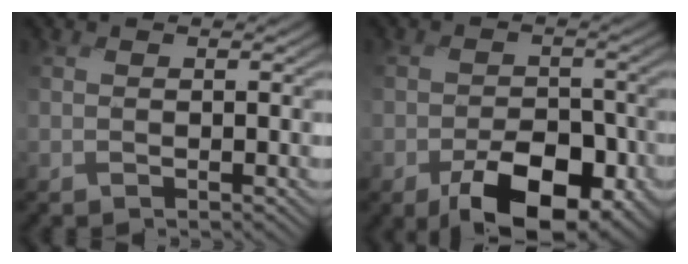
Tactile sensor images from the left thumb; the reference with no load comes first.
{"total": 9.0, "force": [-5.0, 5.0, 5.7], "torque": [-0.096, -0.022, -0.075]}